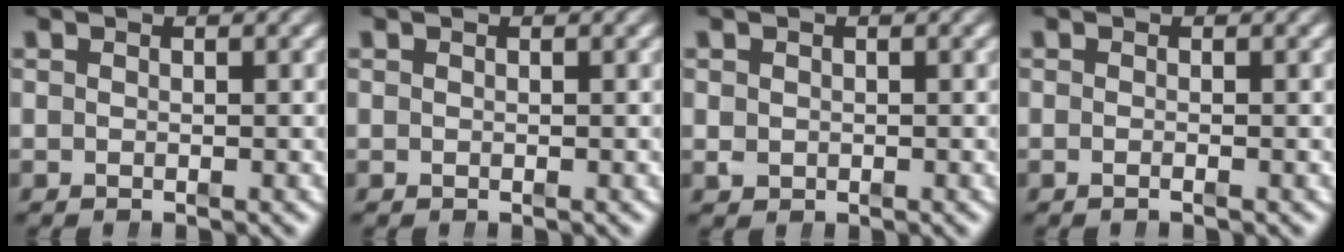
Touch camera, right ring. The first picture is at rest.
{"total": 0.0}
{"total": 0.7, "force": [-0.2, 0.6, 0.3], "torque": [-0.012, -0.013, 0.007]}
{"total": 0.6, "force": [-0.4, 0.0, 0.4], "torque": [-0.010, 0.001, -0.009]}